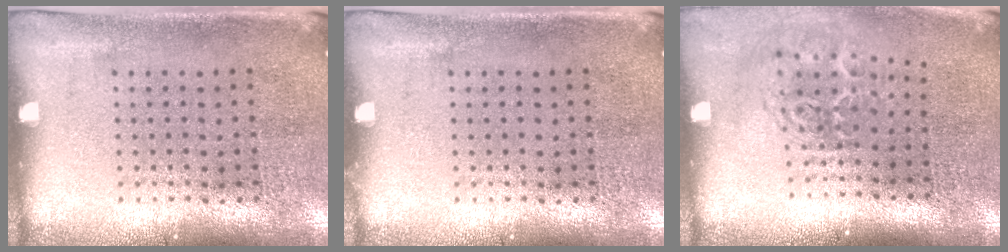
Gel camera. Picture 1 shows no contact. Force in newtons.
{"total": 0.0}
{"total": 1.8, "press": 1.2, "slide": 1.4}